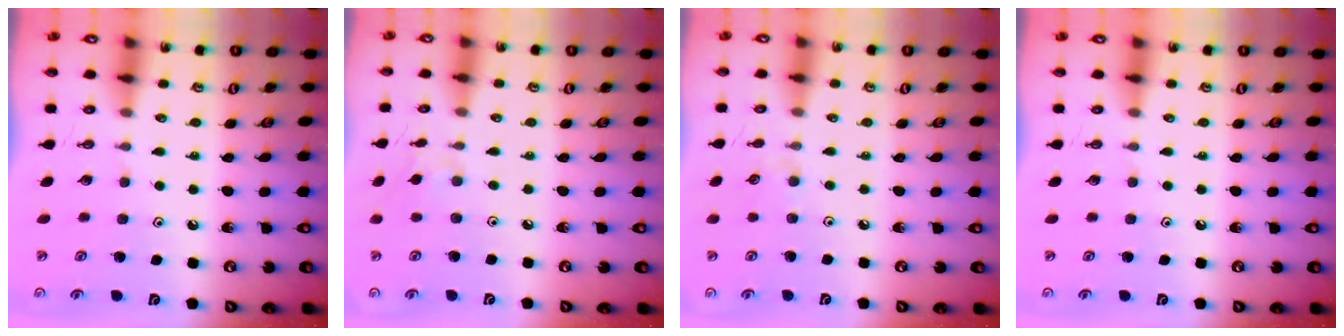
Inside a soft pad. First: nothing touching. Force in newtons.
{"total": 3.3, "press": 3.2, "slide": 0.7}
{"total": 1.9, "press": 1.8, "slide": 0.3}
{"total": 0.0}